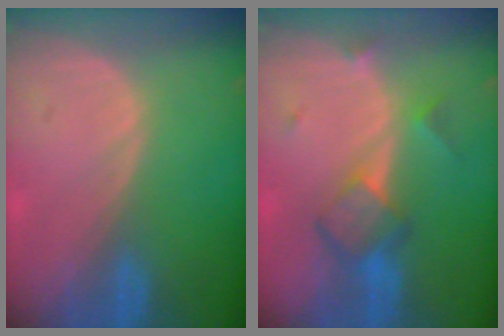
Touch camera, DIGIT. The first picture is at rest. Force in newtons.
{"total": 6.0, "press": 5.2, "slide": 3.0}